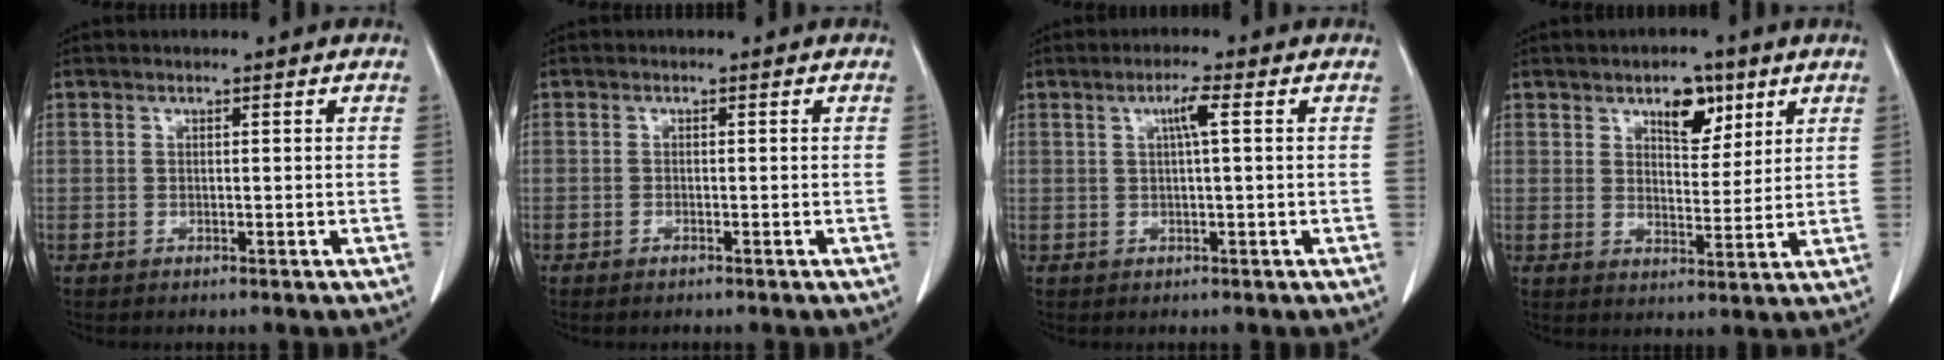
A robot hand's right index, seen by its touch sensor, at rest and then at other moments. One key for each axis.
{"total": 0.7, "fx": -0.6, "fy": 0.2, "fz": 0.4, "tx": -0.013, "ty": -0.001, "tz": -0.007}
{"total": 2.8, "fx": 0.8, "fy": -0.2, "fz": 2.7, "tx": -0.052, "ty": 0.004, "tz": 0.014}
{"total": 6.3, "fx": 3.7, "fy": 3.0, "fz": 4.1, "tx": -0.060, "ty": 0.003, "tz": 0.059}